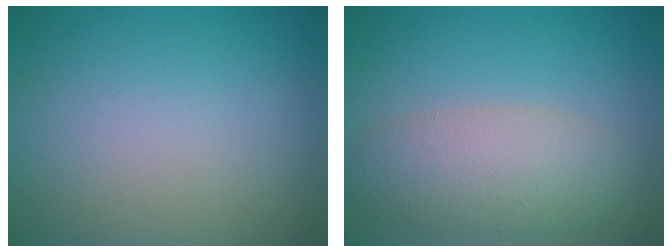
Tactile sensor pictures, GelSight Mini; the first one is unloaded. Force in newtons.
{"total": 5.0, "press": 5.0, "slide": 0.3}